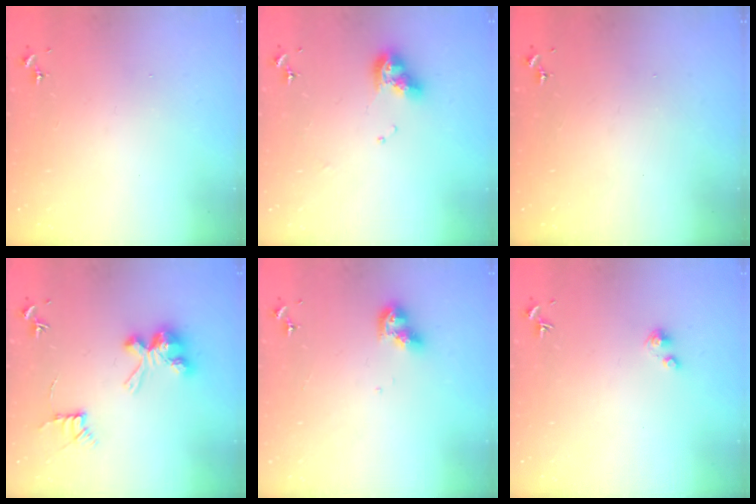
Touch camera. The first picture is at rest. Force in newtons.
{"total": 10.1, "press": 10.1, "slide": 1.1}
{"total": 0.0}
{"total": 12.0, "press": 11.9, "slide": 0.7}
{"total": 8.5, "press": 8.5, "slide": 0.9}
{"total": 3.0, "press": 3.0, "slide": 0.3}